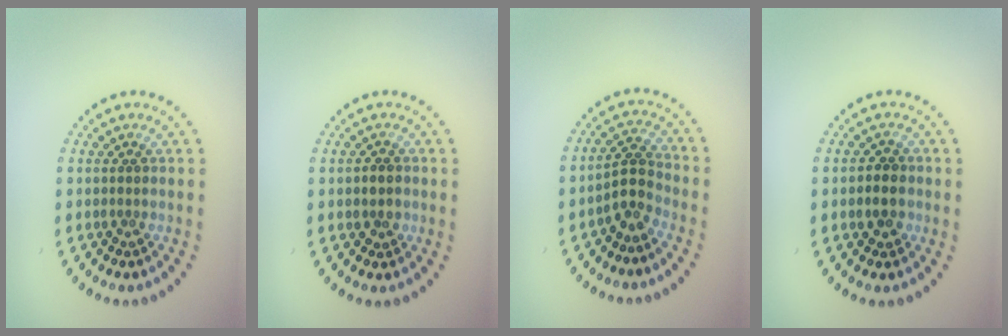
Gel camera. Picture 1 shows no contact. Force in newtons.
{"total": 1.1, "press": 1.1, "slide": 0.3}
{"total": 2.5, "press": 2.0, "slide": 1.5}
{"total": 2.3, "press": 2.1, "slide": 0.8}